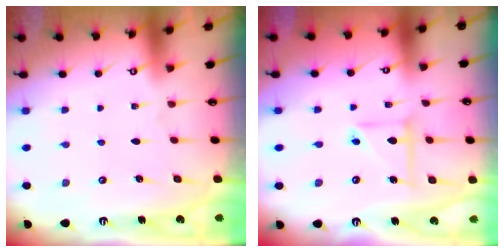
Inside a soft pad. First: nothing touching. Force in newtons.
{"total": 7.4, "press": 7.4, "slide": 0.5}